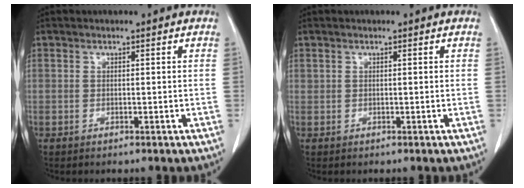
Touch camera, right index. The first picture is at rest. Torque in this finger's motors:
{"motor_torque": [0.38, 0.19, 0.21, 0.08]}